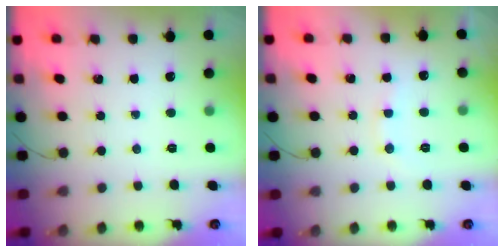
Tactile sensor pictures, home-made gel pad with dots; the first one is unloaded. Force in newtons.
{"total": 7.4, "press": 7.3, "slide": 1.3}